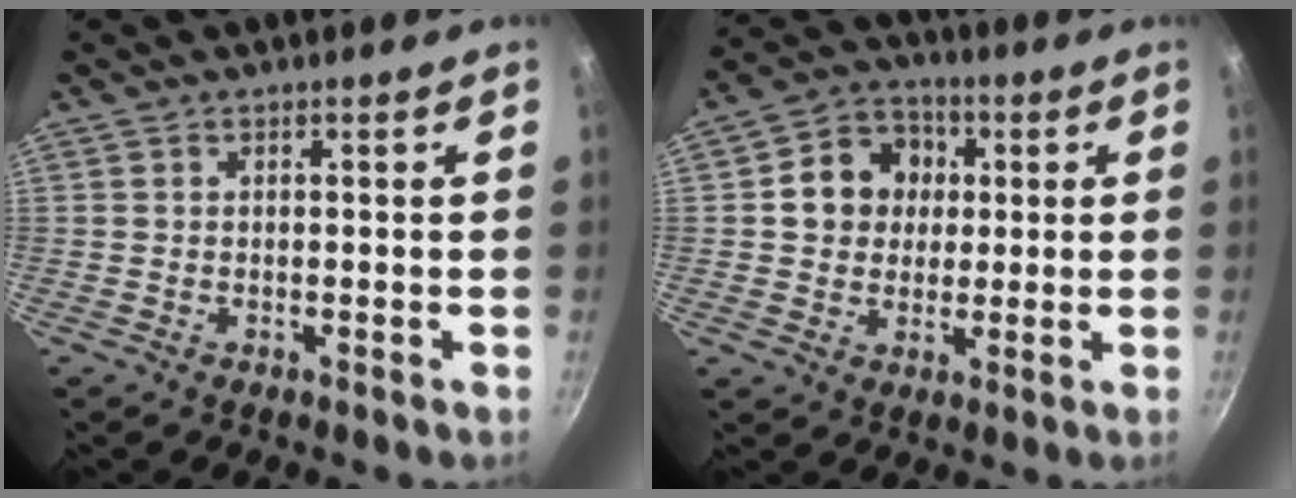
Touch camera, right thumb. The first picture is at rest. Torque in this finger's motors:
{"motor_torque": [0.41, 2.07, 0.69, 0.01, 0.02]}